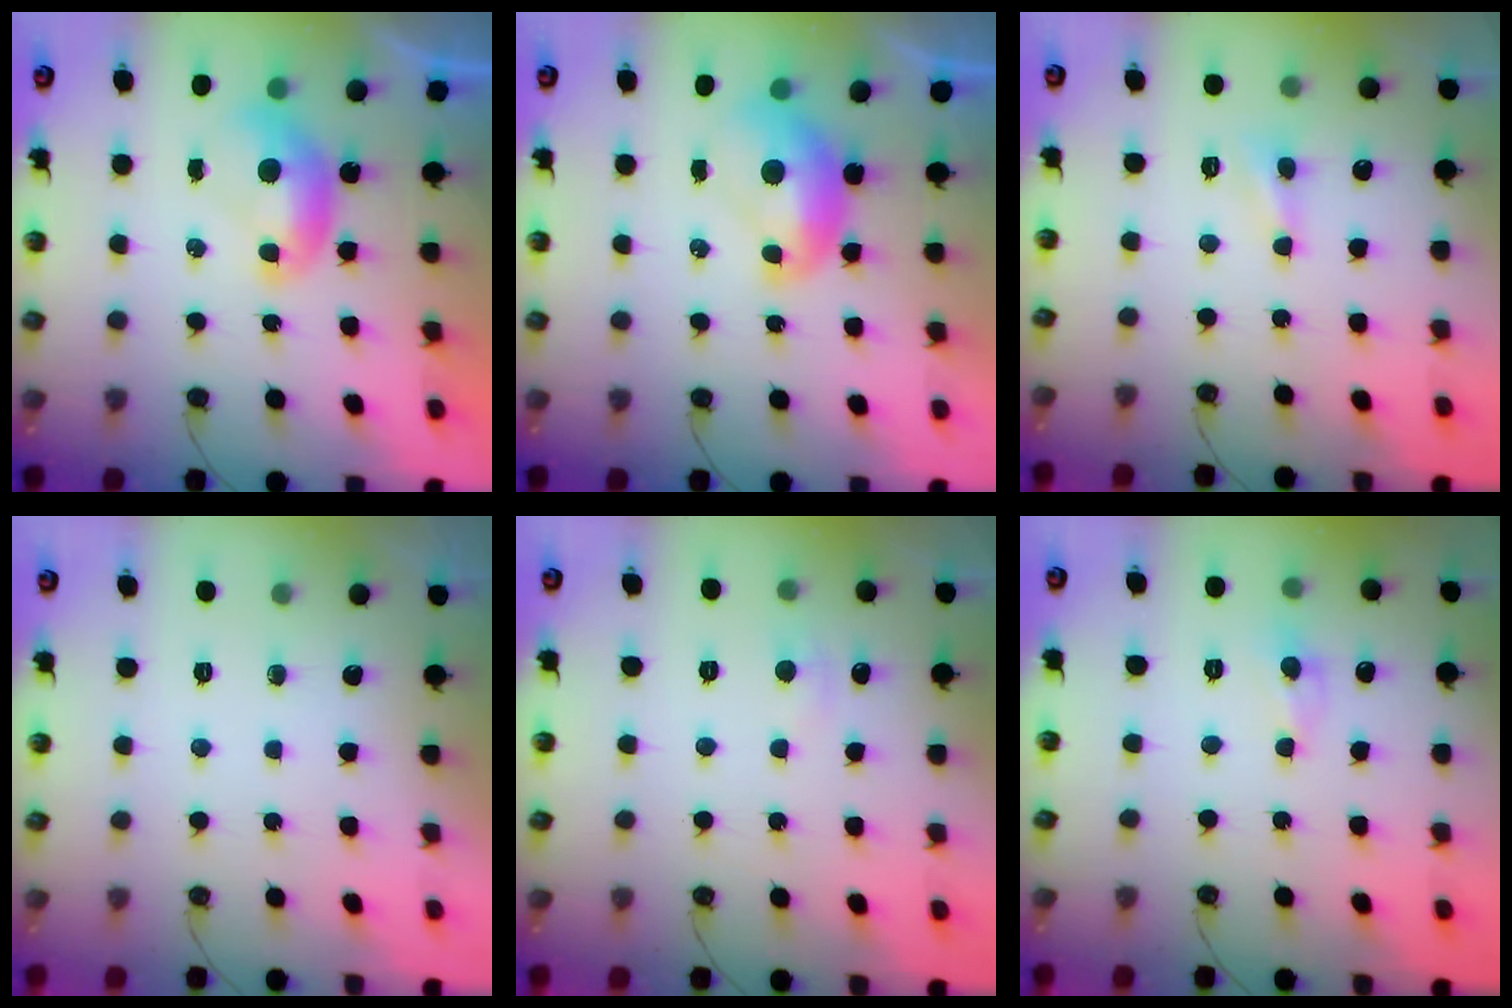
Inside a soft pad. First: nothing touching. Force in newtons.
{"total": 2.1, "press": 2.1, "slide": 0.3}
{"total": 2.4, "press": 2.3, "slide": 0.4}
{"total": 0.0}
{"total": 3.1, "press": 3.1, "slide": 0.3}
{"total": 0.0}